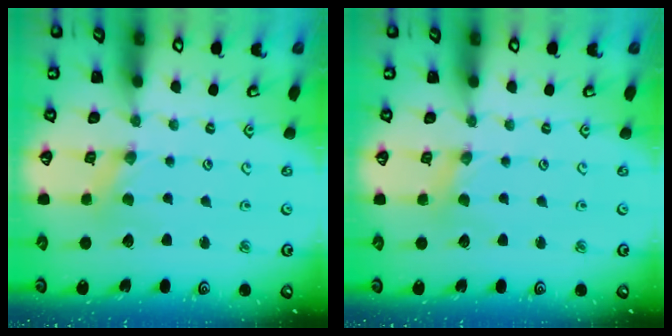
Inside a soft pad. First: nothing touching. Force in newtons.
{"total": 1.1, "press": 1.1, "slide": 0.2}